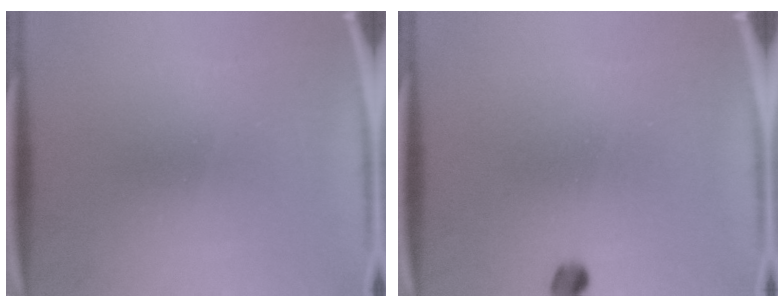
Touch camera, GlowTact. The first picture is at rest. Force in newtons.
{"total": 2.0}